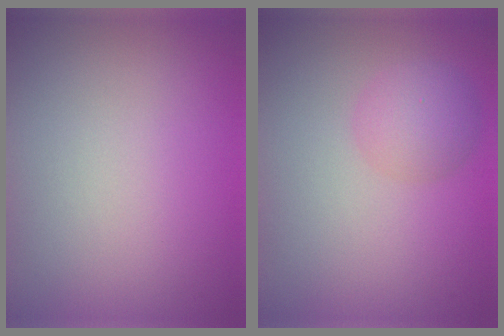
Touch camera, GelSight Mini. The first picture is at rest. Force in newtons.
{"total": 2.9, "press": 2.9, "slide": 0.1}